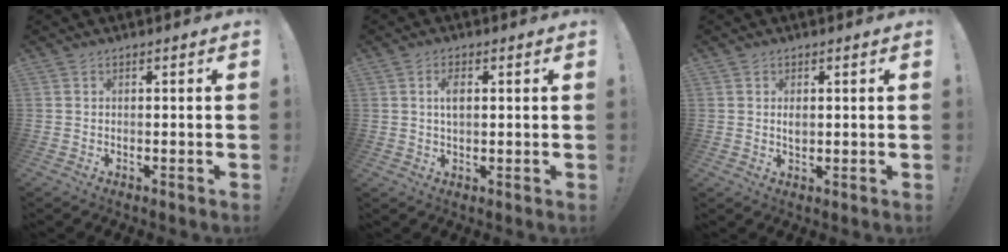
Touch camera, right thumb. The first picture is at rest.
{"total": 4.3, "force": [1.0, 2.8, 3.1], "torque": [-0.048, 0.003, 0.015]}
{"total": 2.4, "force": [0.6, 2.1, 0.9], "torque": [-0.012, -0.003, 0.009]}